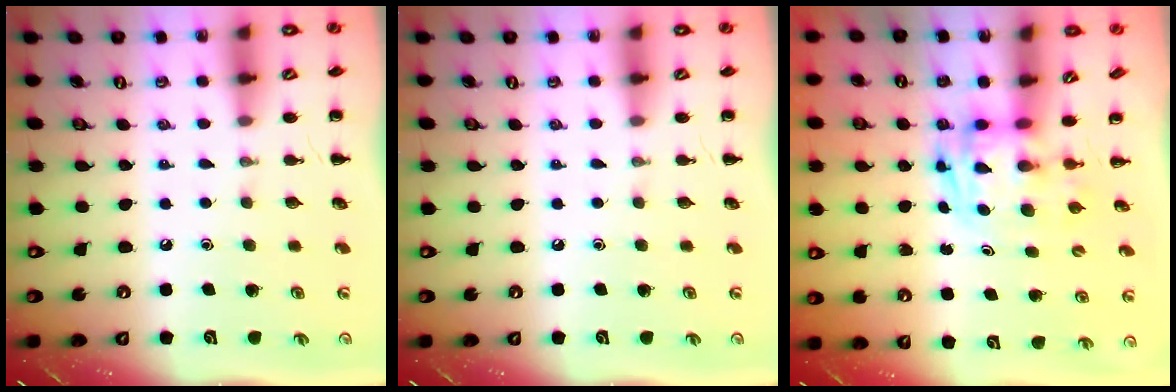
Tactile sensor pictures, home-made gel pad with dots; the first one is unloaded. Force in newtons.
{"total": 0.0}
{"total": 2.8, "press": 2.7, "slide": 0.5}